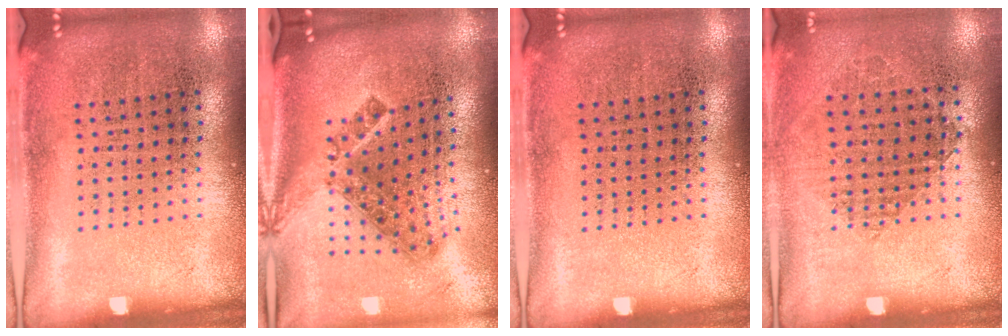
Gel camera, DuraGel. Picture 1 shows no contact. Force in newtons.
{"total": 1.6, "press": 1.2, "slide": 1.1}
{"total": 0.0}
{"total": 0.8, "press": 0.7, "slide": 0.3}